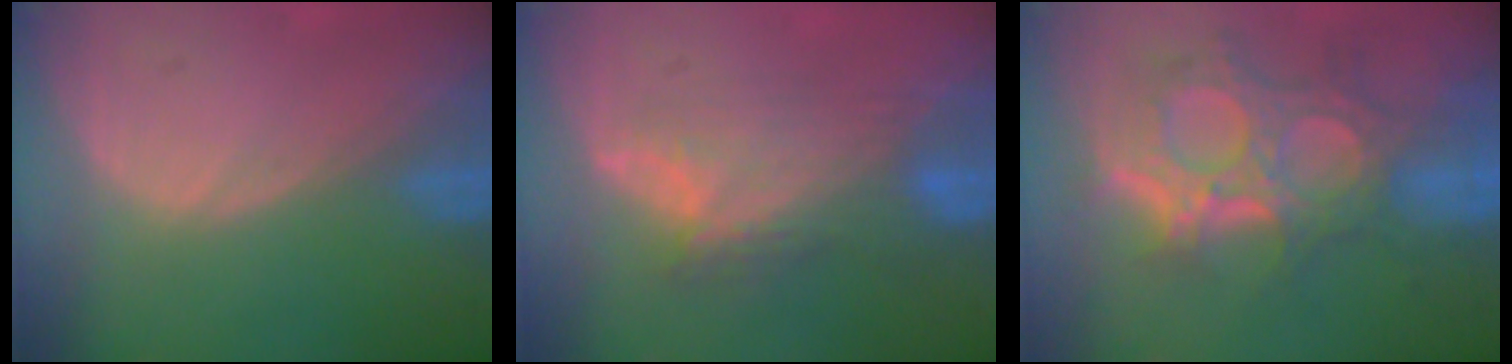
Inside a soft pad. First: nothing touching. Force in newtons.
{"total": 7.6, "press": 7.2, "slide": 2.2}
{"total": 11.9, "press": 10.6, "slide": 5.2}